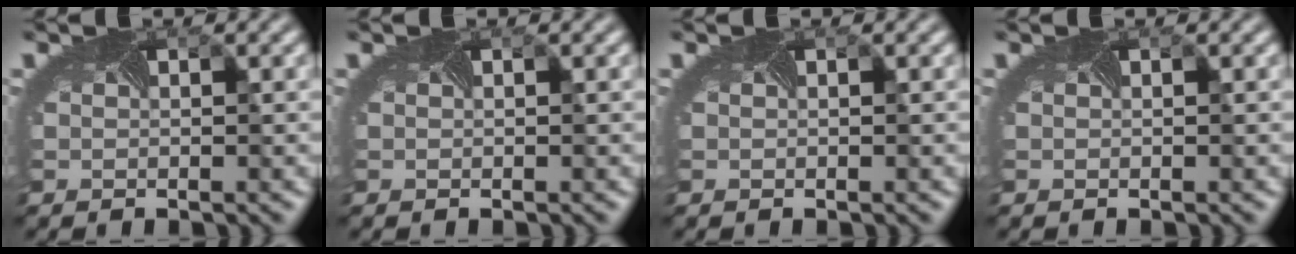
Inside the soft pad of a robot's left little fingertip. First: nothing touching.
{"total": 0.0}
{"total": 0.0}
{"total": 0.0}